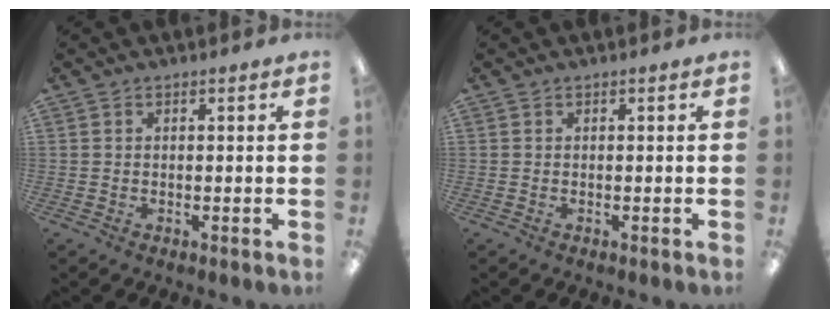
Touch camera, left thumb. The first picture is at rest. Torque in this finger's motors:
{"motor_torque": [0.00, 0.00, 0.00, 0.00, 0.00]}